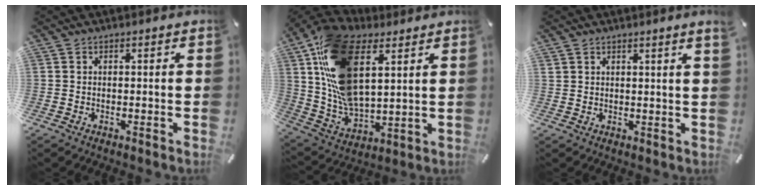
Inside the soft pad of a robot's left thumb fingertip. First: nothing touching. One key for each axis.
{"total": 21.8, "fx": 9.2, "fy": 12.6, "fz": 15.2, "tx": -0.331, "ty": -0.038, "tz": 0.162}
{"total": 1.8, "fx": 1.5, "fy": -0.2, "fz": 1.0, "tx": -0.020, "ty": -0.003, "tz": 0.027}